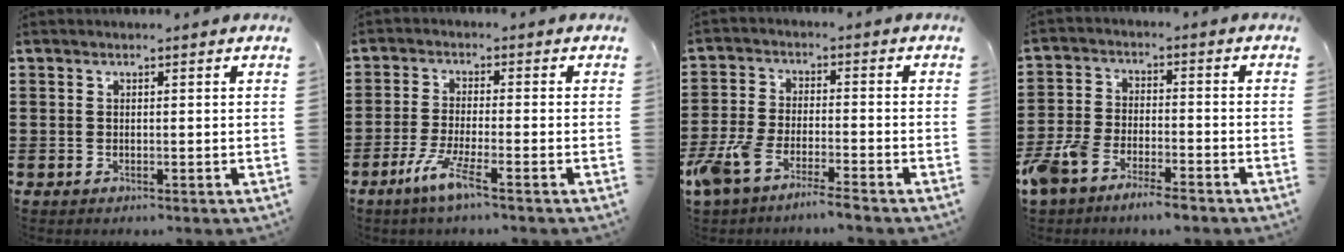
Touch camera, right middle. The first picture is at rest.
{"total": 5.5, "force": [-3.4, 0.4, 4.3], "torque": [-0.096, -0.012, -0.067]}
{"total": 6.0, "force": [-5.2, 0.6, 3.0], "torque": [-0.082, -0.011, -0.104]}
{"total": 6.3, "force": [-5.4, 1.5, 2.8], "torque": [-0.085, -0.005, -0.112]}